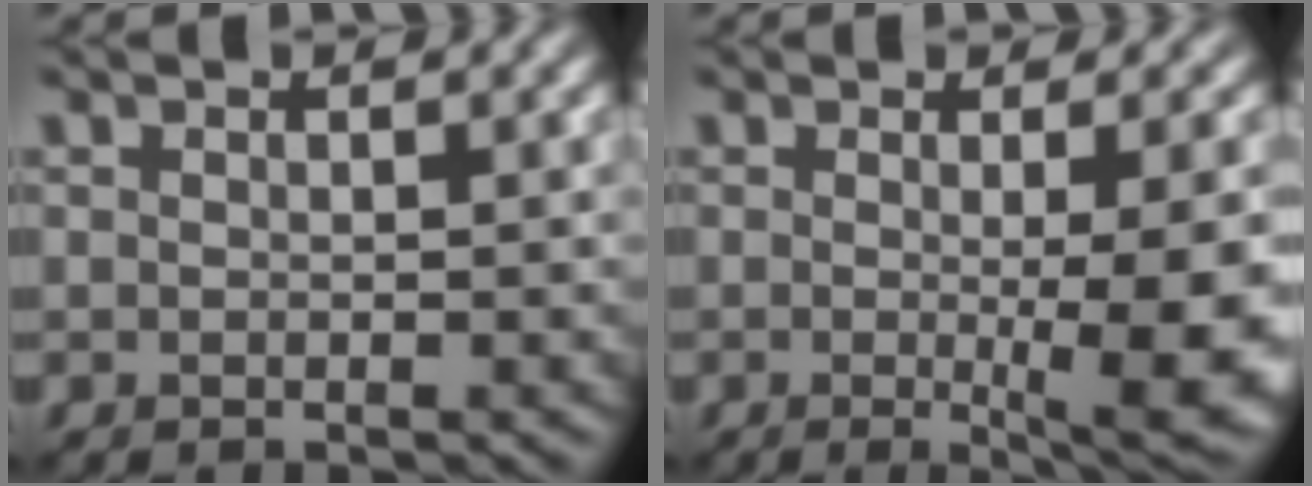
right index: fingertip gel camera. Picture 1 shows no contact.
{"total": 7.7, "force": [-1.0, 1.5, 7.5], "torque": [-0.096, -0.016, -0.007]}